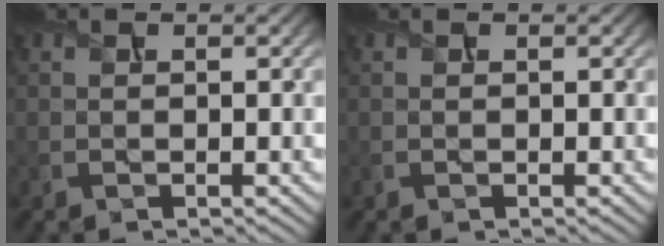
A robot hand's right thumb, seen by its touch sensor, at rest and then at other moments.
{"total": 0.0}